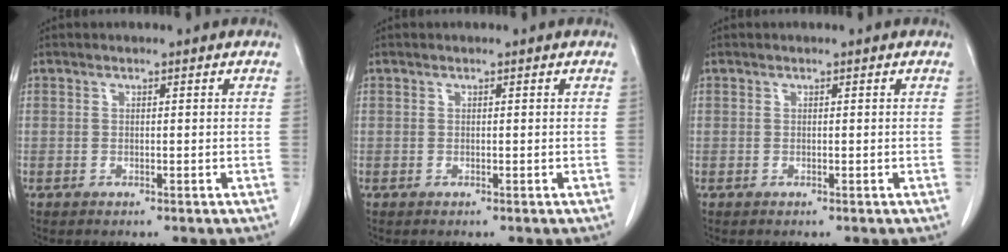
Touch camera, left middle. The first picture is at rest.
{"total": 0.0}
{"total": 0.0}